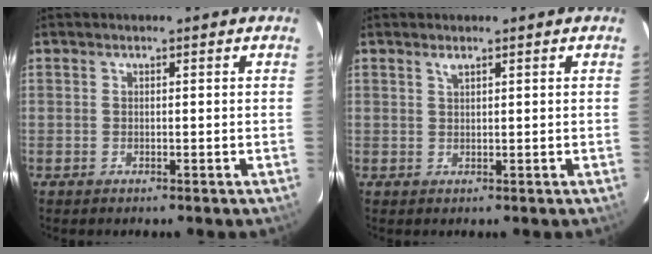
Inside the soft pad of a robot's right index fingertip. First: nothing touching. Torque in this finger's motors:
{"motor_torque": [0.08, 0.00, 0.03, 0.03]}